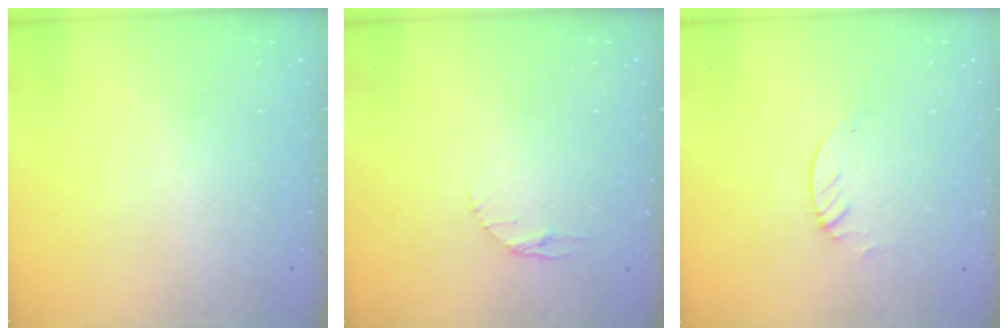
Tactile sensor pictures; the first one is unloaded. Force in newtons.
{"total": 2.9, "press": 2.9, "slide": 0.4}
{"total": 2.3, "press": 2.3, "slide": 0.2}